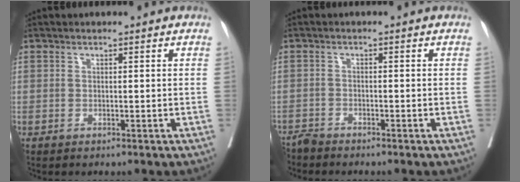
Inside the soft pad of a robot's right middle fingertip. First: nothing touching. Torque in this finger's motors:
{"motor_torque": [1.00, -0.96, 0.38, 0.13]}